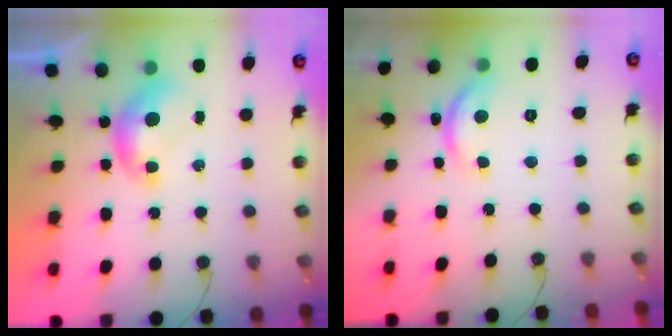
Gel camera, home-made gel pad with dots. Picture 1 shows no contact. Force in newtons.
{"total": 5.2, "press": 5.2, "slide": 0.7}